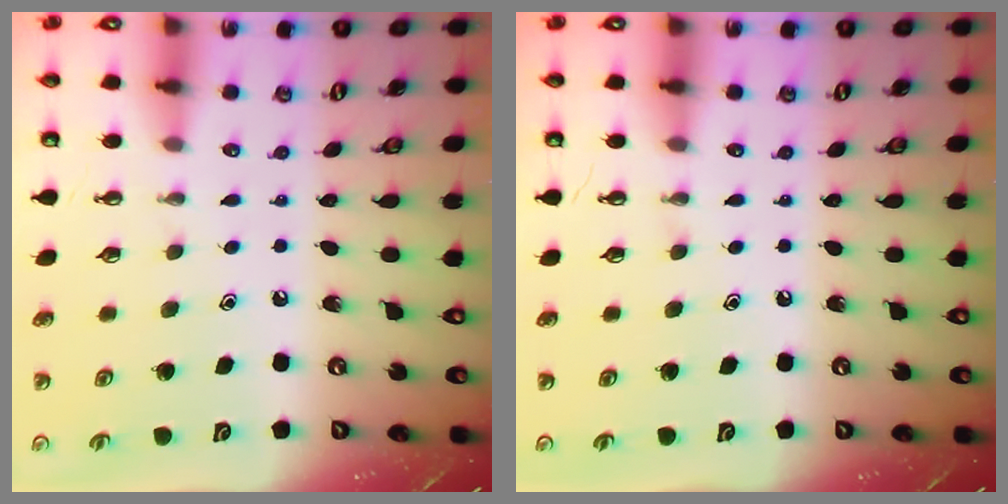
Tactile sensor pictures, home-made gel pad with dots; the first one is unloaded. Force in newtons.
{"total": 0.0}